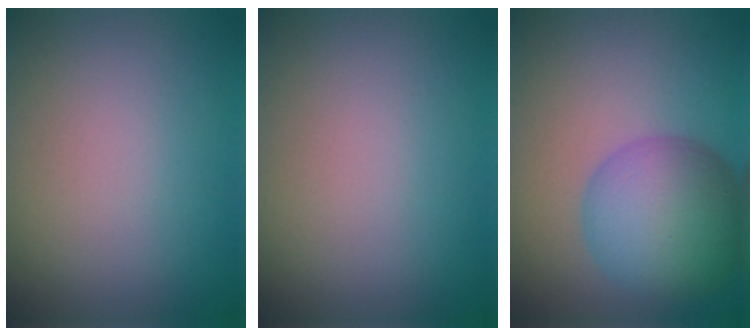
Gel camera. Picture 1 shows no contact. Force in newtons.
{"total": 0.0}
{"total": 8.3, "press": 8.3, "slide": 0.1}